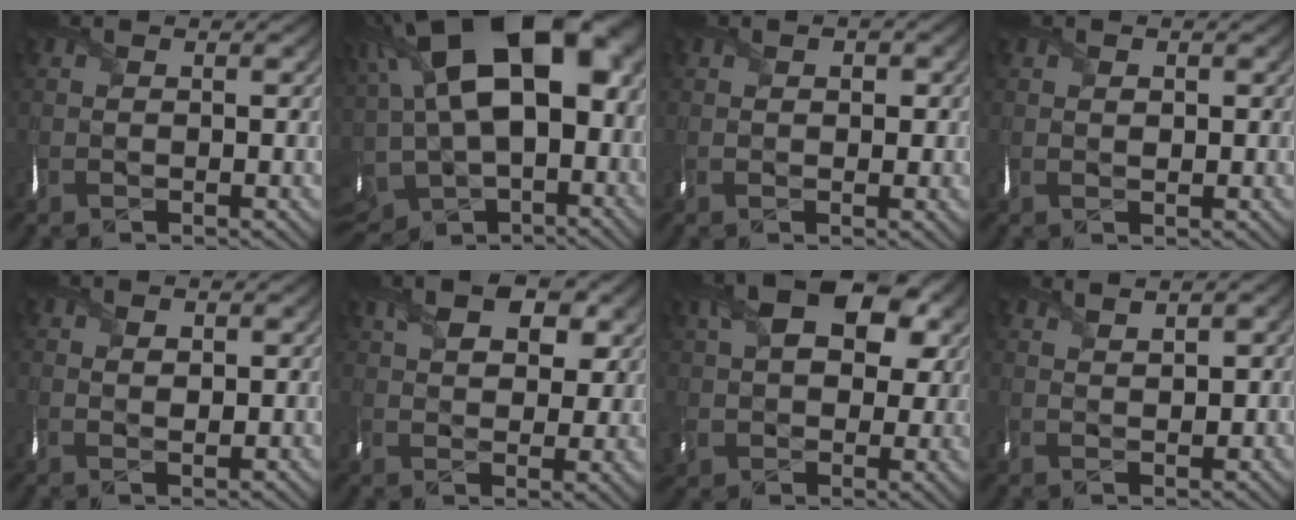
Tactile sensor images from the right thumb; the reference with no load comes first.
{"total": 22.3, "force": [2.9, 12.9, 18.0], "torque": [-0.339, 0.002, 0.067]}
{"total": 1.8, "force": [0.4, 1.4, 1.0], "torque": [-0.016, -0.002, 0.008]}
{"total": 1.1, "force": [0.5, 0.7, 0.7], "torque": [-0.014, -0.002, 0.010]}
{"total": 1.8, "force": [0.9, 0.9, 1.3], "torque": [-0.025, -0.003, 0.018]}
{"total": 9.1, "force": [4.5, 4.9, 6.2], "torque": [-0.118, 0.010, 0.078]}
{"total": 13.1, "force": [4.3, 8.6, 8.9], "torque": [-0.191, 0.005, 0.085]}
{"total": 2.3, "force": [1.8, 0.4, 1.4], "torque": [-0.026, -0.003, 0.040]}